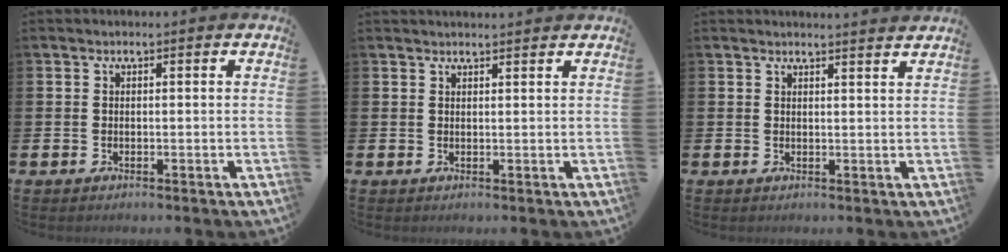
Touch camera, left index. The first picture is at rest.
{"total": 1.5, "force": [1.5, 0.0, 0.1], "torque": [0.006, -0.007, 0.024]}
{"total": 1.9, "force": [1.9, -0.2, -0.1], "torque": [0.009, -0.015, 0.033]}